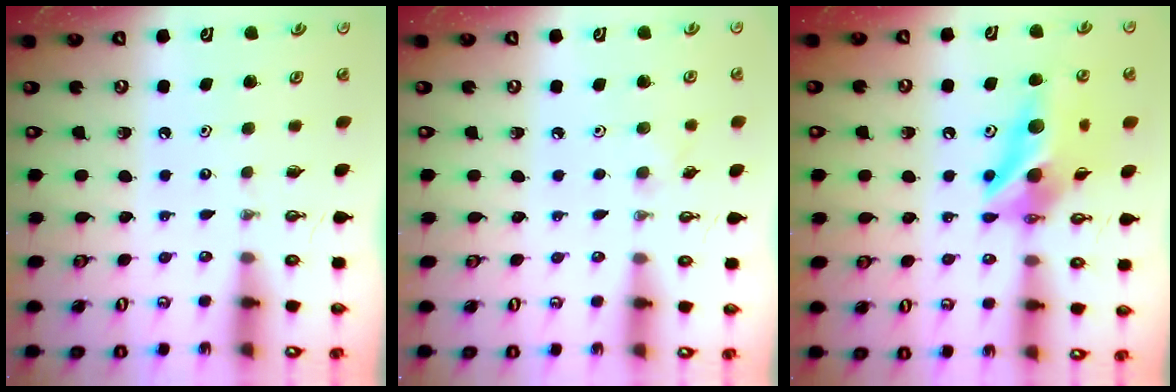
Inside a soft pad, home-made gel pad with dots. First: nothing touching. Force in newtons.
{"total": 3.6, "press": 3.5, "slide": 0.9}
{"total": 13.0, "press": 12.9, "slide": 1.3}